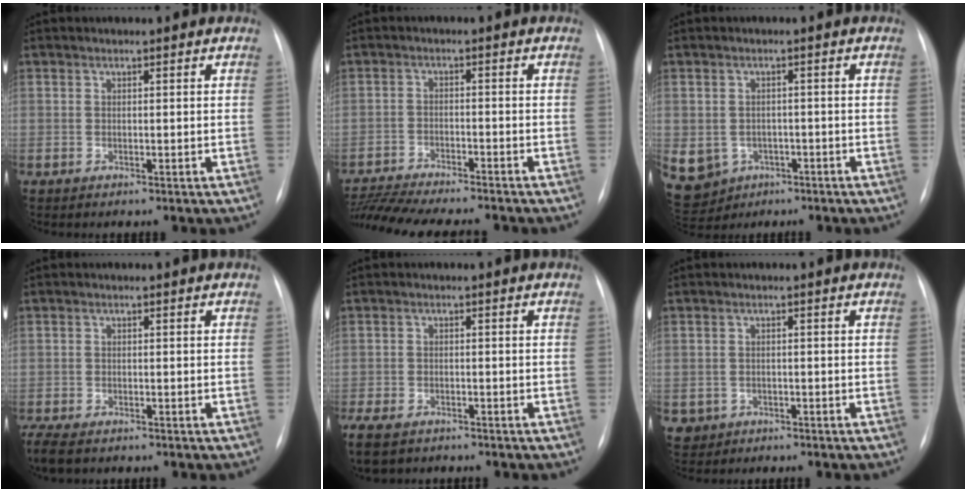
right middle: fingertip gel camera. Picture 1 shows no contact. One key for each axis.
{"total": 14.9, "fx": -13.5, "fy": 1.2, "fz": 6.2, "tx": -0.113, "ty": -0.013, "tz": -0.203}
{"total": 16.4, "fx": -6.7, "fy": 13.9, "fz": 5.8, "tx": -0.187, "ty": 0.001, "tz": -0.077}
{"total": 5.3, "fx": -4.1, "fy": 1.9, "fz": 2.8, "tx": -0.055, "ty": -0.015, "tz": -0.067}
{"total": 9.0, "fx": -6.5, "fy": 4.5, "fz": 4.2, "tx": -0.102, "ty": -0.017, "tz": -0.099}
{"total": 2.4, "fx": -1.2, "fy": 2.1, "fz": -0.1, "tx": -0.001, "ty": 0.007, "tz": -0.016}